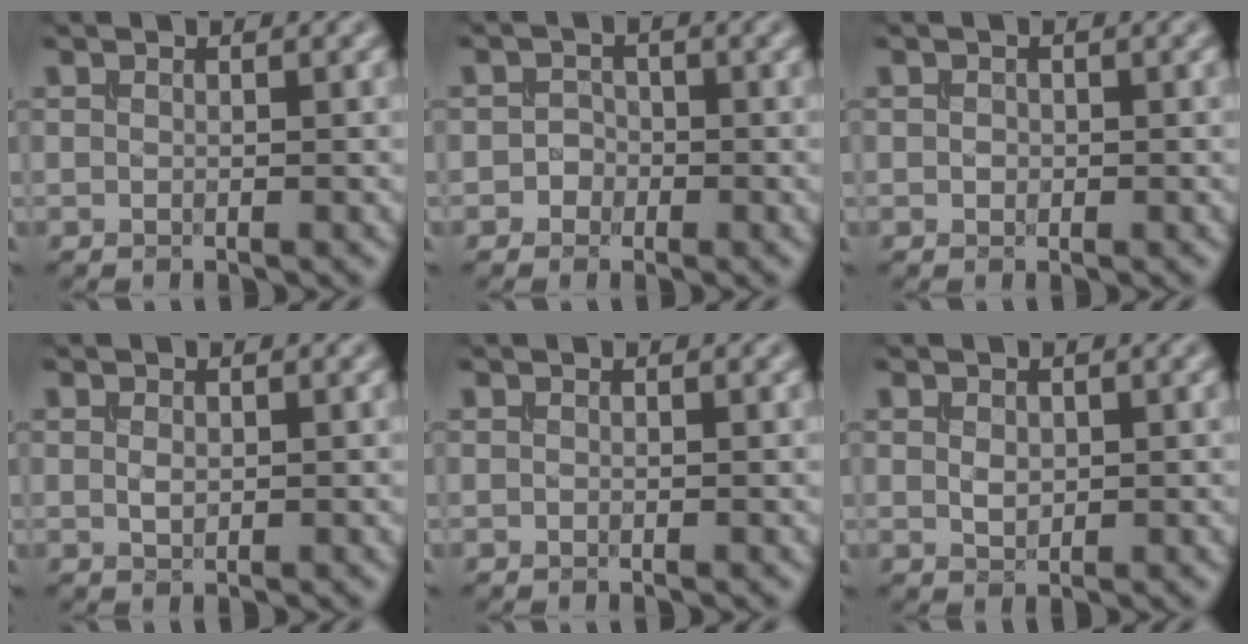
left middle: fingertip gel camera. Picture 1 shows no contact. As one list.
[{"total": 1.3, "force": [-0.6, 1.2, 0.2], "torque": [0.009, 0.004, -0.016]}, {"total": 0.6, "force": [-0.1, 0.6, 0.3], "torque": [-0.006, 0.000, -0.004]}, {"total": 0.9, "force": [0.0, 0.6, 0.7], "torque": [-0.018, -0.002, 0.002]}, {"total": 0.0}, {"total": 1.4, "force": [0.1, 1.0, 0.9], "torque": [-0.021, -0.001, 0.004]}]